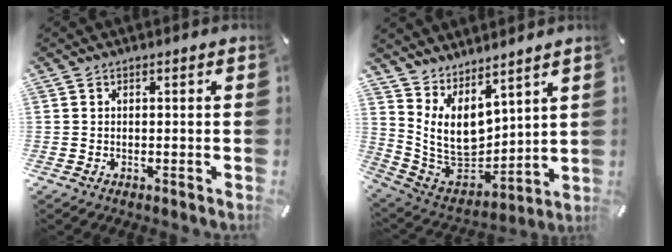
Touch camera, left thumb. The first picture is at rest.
{"total": 10.8, "force": [5.1, 7.9, 5.3], "torque": [-0.127, -0.063, 0.107]}